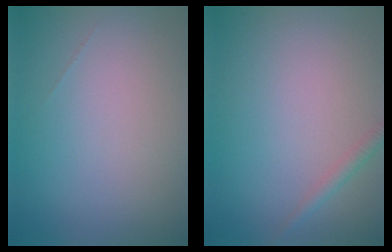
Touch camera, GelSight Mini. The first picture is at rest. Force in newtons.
{"total": 1.2, "press": 1.2, "slide": 0.1}